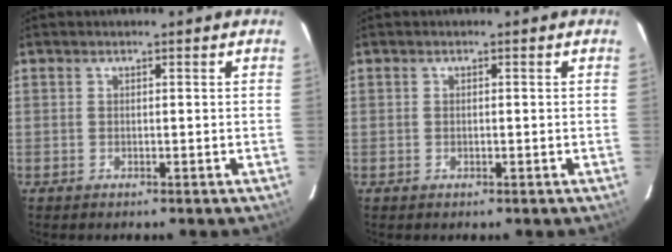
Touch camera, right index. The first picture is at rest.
{"total": 0.5, "force": [-0.1, 0.3, 0.4], "torque": [-0.007, 0.001, -0.001]}